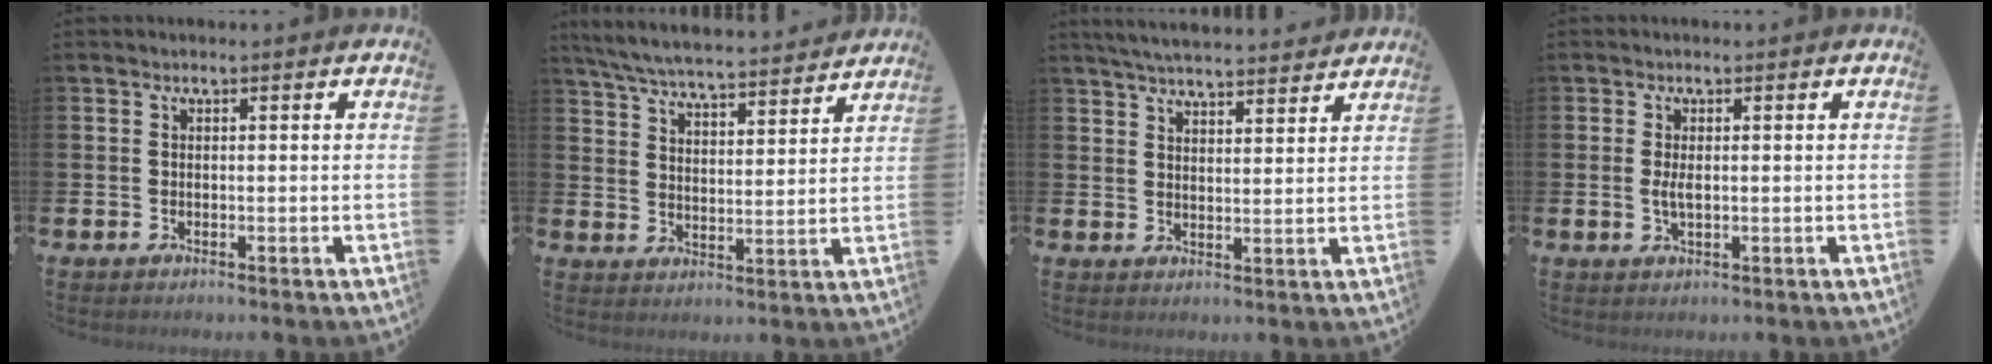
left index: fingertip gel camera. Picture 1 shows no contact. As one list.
[{"total": 6.7, "force": [6.5, 0.5, 1.6], "torque": [-0.057, -0.046, 0.114]}, {"total": 5.3, "force": [5.2, 0.4, 1.0], "torque": [-0.028, -0.029, 0.092]}, {"total": 1.9, "force": [0.1, 0.8, 1.7], "torque": [-0.031, 0.001, 0.000]}]